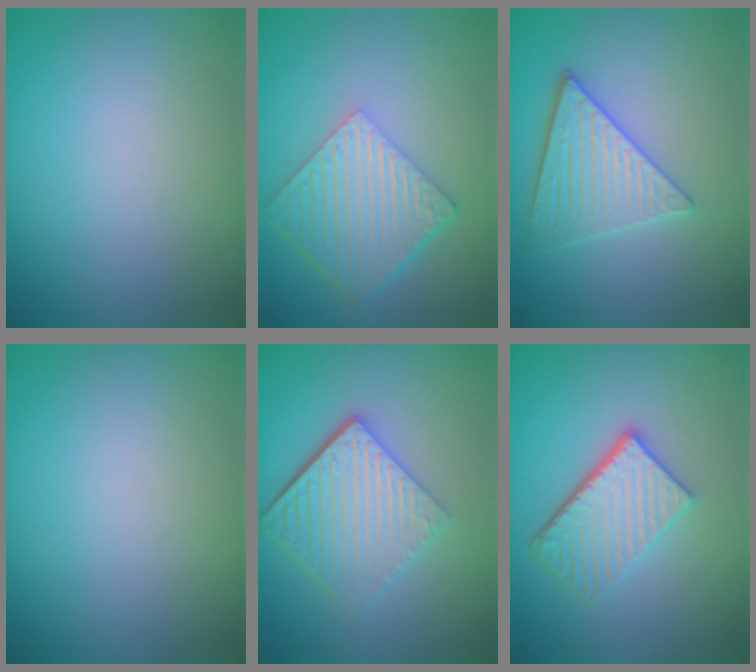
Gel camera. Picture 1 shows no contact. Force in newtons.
{"total": 6.4, "press": 4.5, "slide": 4.6}
{"total": 4.5, "press": 3.7, "slide": 2.5}
{"total": 0.0}
{"total": 6.4, "press": 4.2, "slide": 4.8}
{"total": 4.9, "press": 3.6, "slide": 3.3}